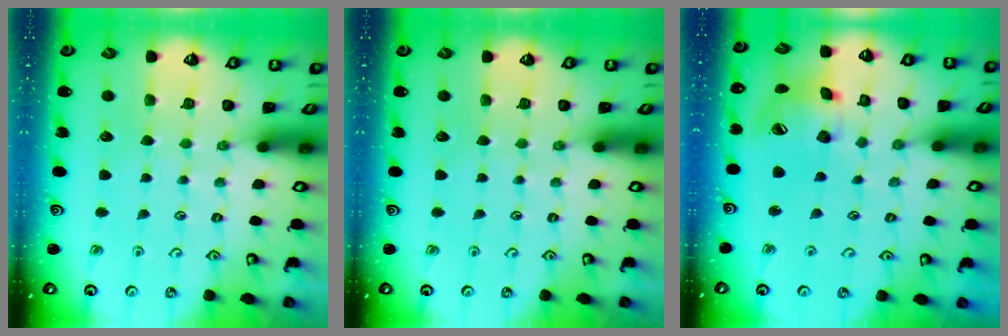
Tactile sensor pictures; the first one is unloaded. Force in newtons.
{"total": 0.0}
{"total": 14.9, "press": 14.7, "slide": 2.5}